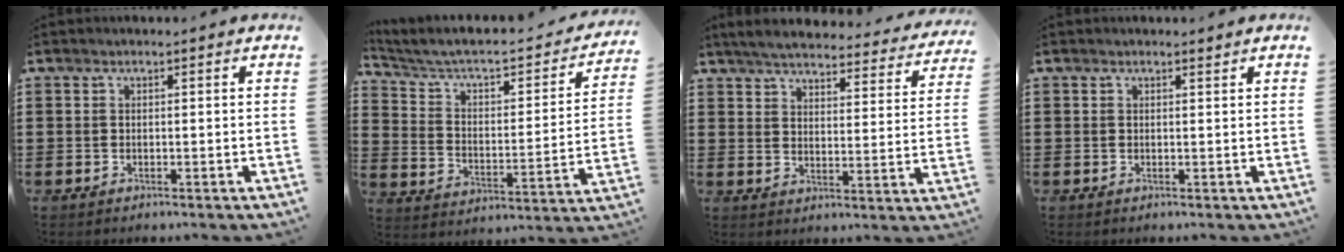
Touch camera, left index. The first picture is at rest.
{"total": 4.8, "force": [3.8, 1.5, 2.5], "torque": [-0.071, -0.037, 0.055]}
{"total": 5.0, "force": [4.8, 0.1, 1.3], "torque": [-0.049, -0.032, 0.080]}
{"total": 0.6, "force": [0.5, 0.1, 0.3], "torque": [-0.007, -0.001, 0.011]}